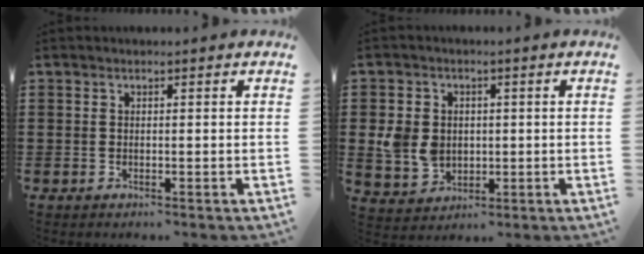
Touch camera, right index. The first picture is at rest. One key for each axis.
{"total": 6.2, "fx": 0.1, "fy": 5.1, "fz": 3.4, "tx": -0.089, "ty": 0.010, "tz": 0.001}